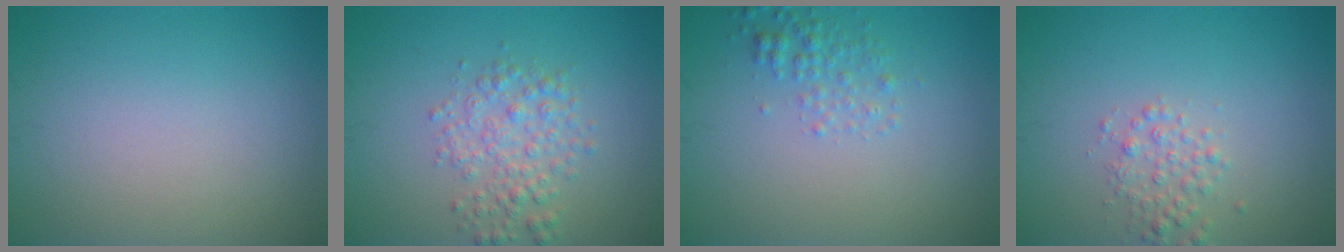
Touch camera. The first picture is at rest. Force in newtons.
{"total": 3.1, "press": 3.1, "slide": 0.1}
{"total": 1.8, "press": 1.8, "slide": 0.1}
{"total": 2.0, "press": 2.0, "slide": 0.1}